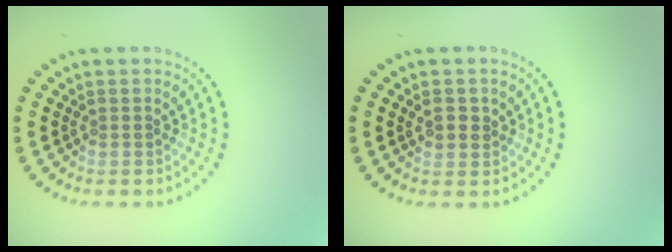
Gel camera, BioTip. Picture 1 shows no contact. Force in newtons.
{"total": 1.3, "press": 1.2, "slide": 0.4}